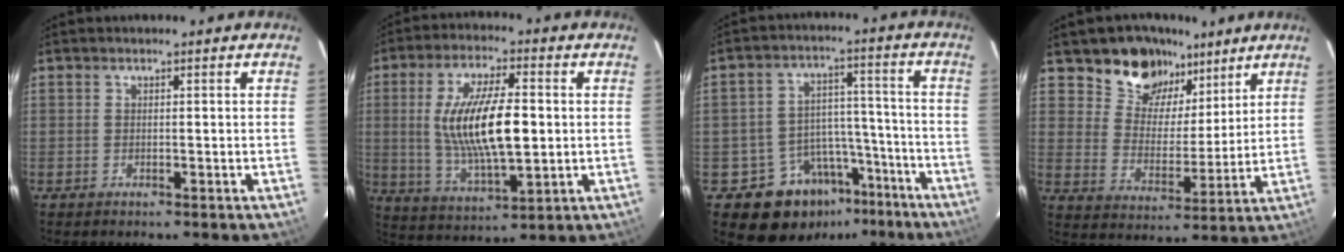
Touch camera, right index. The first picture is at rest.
{"total": 15.8, "force": [0.7, 5.6, 14.8], "torque": [-0.279, -0.005, 0.022]}
{"total": 13.2, "force": [-8.7, 9.5, 3.3], "torque": [-0.060, 0.050, -0.105]}
{"total": 12.7, "force": [8.8, 8.4, 3.6], "torque": [-0.068, 0.001, 0.153]}